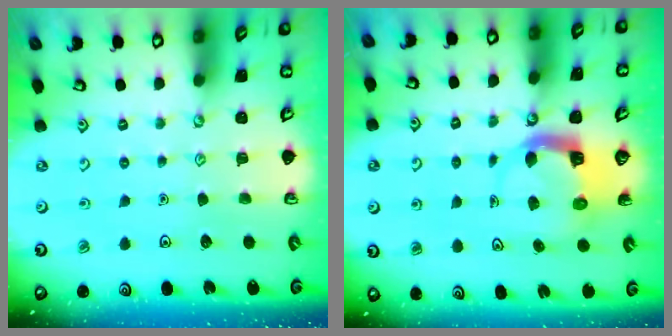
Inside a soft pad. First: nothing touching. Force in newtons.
{"total": 4.8, "press": 4.8, "slide": 0.5}